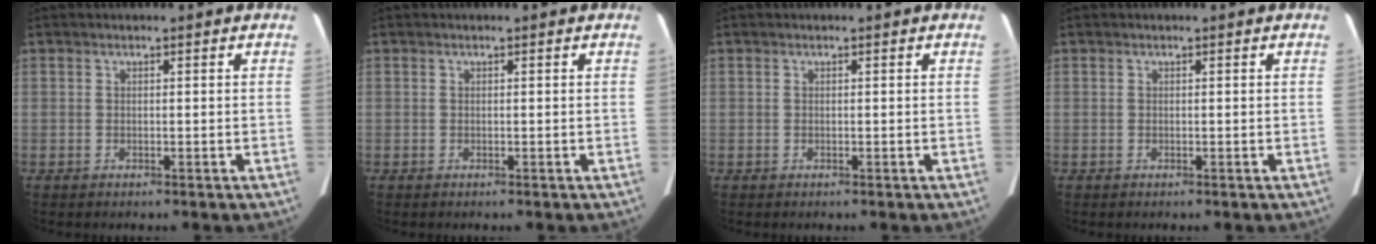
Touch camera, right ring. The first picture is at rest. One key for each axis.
{"total": 0.0}
{"total": 0.0}
{"total": 0.0}